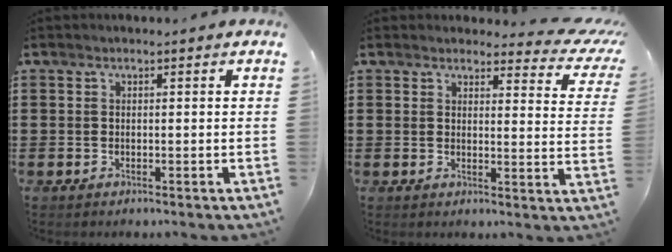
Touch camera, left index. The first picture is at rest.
{"total": 3.7, "force": [3.2, 1.0, 1.5], "torque": [-0.029, -0.017, 0.053]}